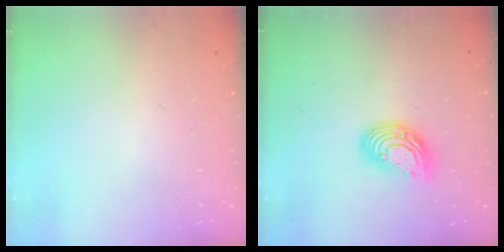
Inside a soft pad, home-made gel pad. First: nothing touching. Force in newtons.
{"total": 12.2, "press": 12.1, "slide": 1.1}